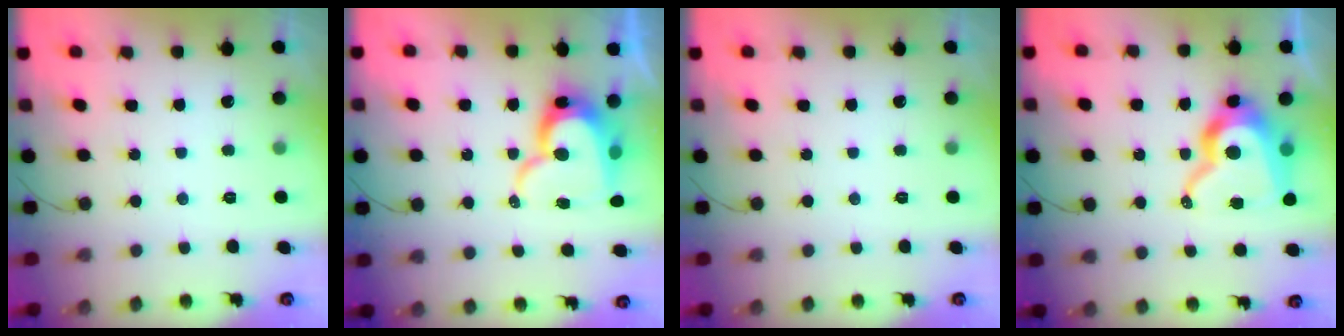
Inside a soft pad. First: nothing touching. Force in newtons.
{"total": 15.2, "press": 15.1, "slide": 1.5}
{"total": 0.0}
{"total": 17.8, "press": 17.7, "slide": 1.7}